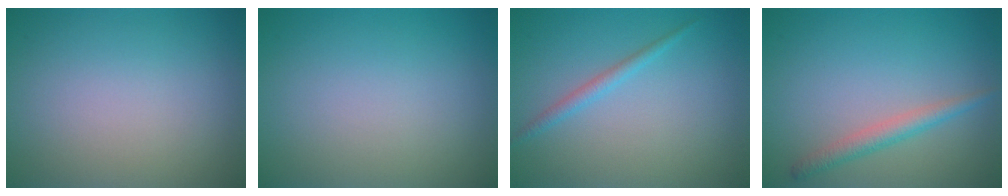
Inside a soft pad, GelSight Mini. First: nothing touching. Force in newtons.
{"total": 0.0}
{"total": 1.4, "press": 1.4, "slide": 0.1}
{"total": 2.0, "press": 2.0, "slide": 0.0}